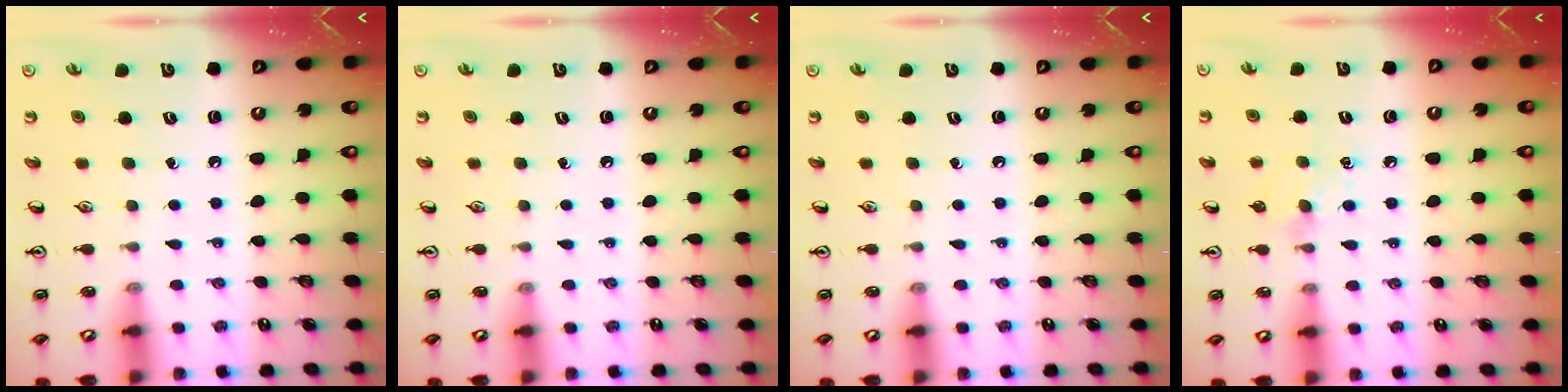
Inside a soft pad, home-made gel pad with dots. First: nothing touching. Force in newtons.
{"total": 0.0}
{"total": 0.0}
{"total": 6.3, "press": 6.2, "slide": 0.7}